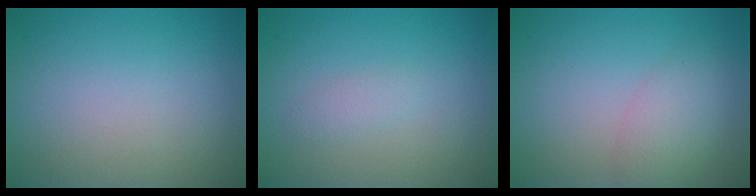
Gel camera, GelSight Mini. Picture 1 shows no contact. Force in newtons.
{"total": 1.1, "press": 1.1, "slide": 0.1}
{"total": 2.9, "press": 2.9, "slide": 0.1}